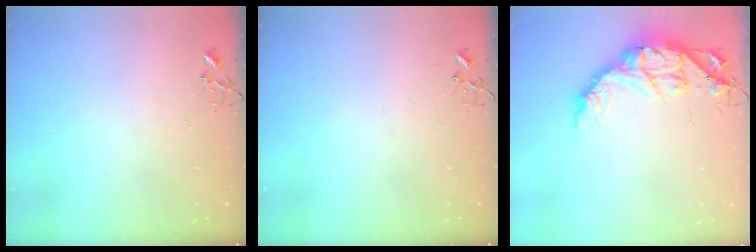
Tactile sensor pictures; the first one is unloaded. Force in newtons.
{"total": 0.0}
{"total": 15.3, "press": 15.2, "slide": 1.2}